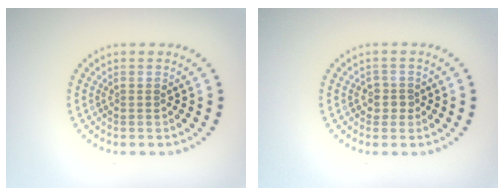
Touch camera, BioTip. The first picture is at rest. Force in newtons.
{"total": 1.6, "press": 1.3, "slide": 0.9}